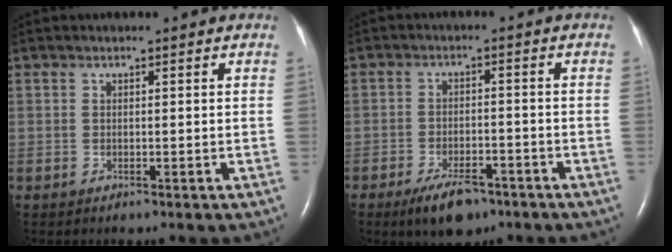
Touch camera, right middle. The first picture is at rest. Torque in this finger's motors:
{"motor_torque": [0.65, -0.61, 0.06, 0.03]}